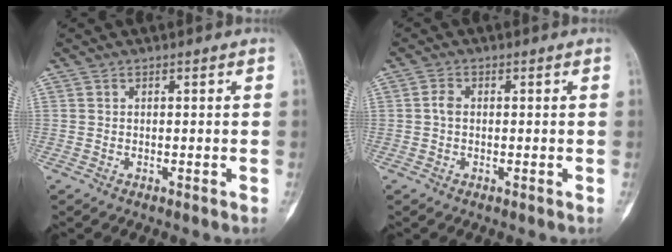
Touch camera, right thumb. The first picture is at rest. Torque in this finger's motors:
{"motor_torque": [-0.01, 0.01, 0.14, -0.14, -0.07]}